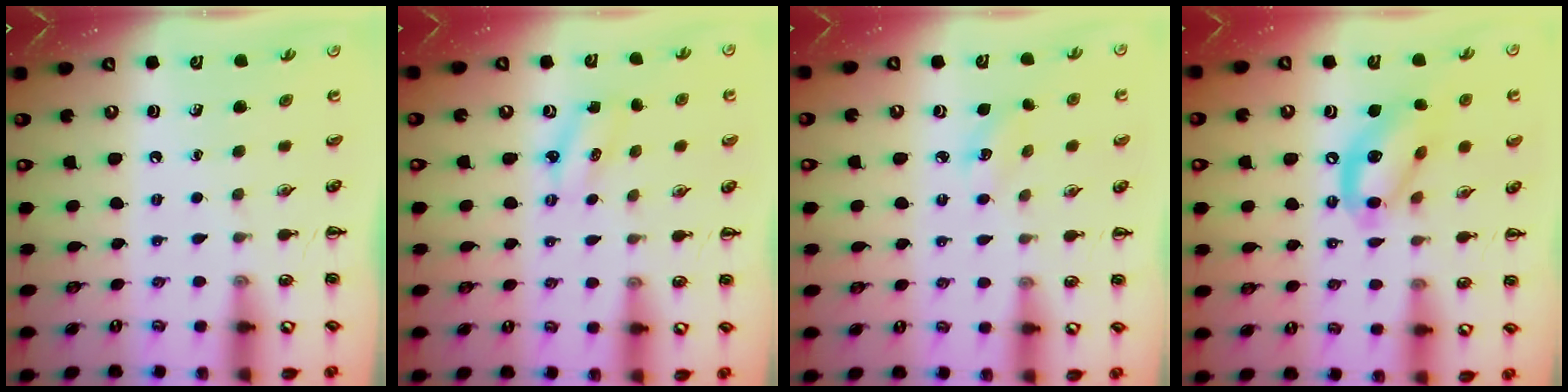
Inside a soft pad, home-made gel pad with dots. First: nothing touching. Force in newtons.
{"total": 2.0, "press": 1.9, "slide": 0.6}
{"total": 3.8, "press": 3.6, "slide": 0.9}
{"total": 13.5, "press": 13.0, "slide": 3.6}